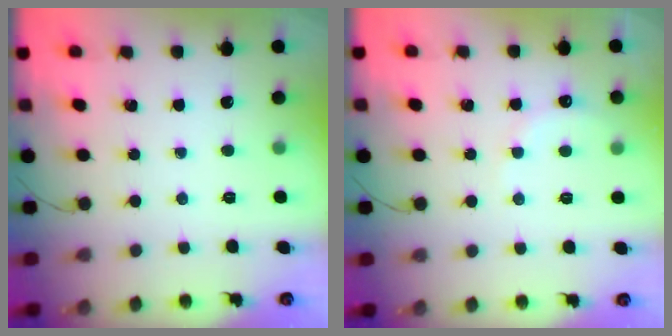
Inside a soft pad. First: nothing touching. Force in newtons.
{"total": 6.4, "press": 6.2, "slide": 1.3}